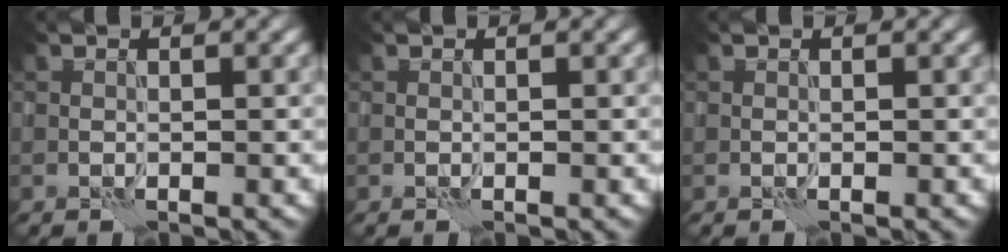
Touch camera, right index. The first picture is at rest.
{"total": 0.0}
{"total": 0.0}